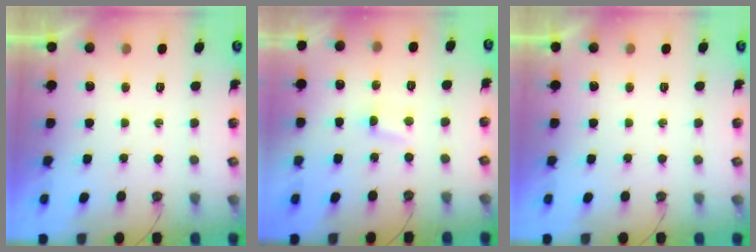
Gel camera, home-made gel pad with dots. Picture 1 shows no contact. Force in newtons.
{"total": 1.2, "press": 1.1, "slide": 0.2}
{"total": 0.0}